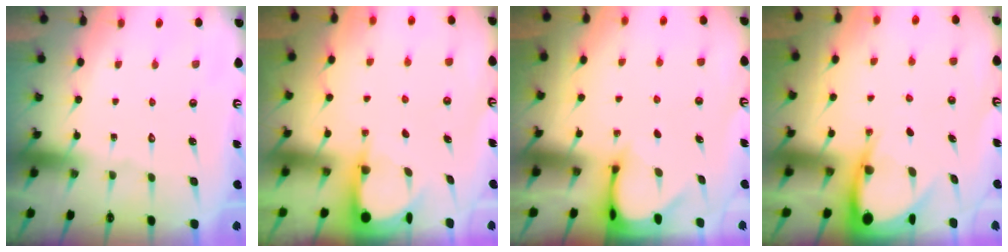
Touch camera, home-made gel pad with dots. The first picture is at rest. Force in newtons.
{"total": 3.9, "press": 3.9, "slide": 0.3}
{"total": 3.4, "press": 3.4, "slide": 0.3}
{"total": 7.2, "press": 7.1, "slide": 1.0}